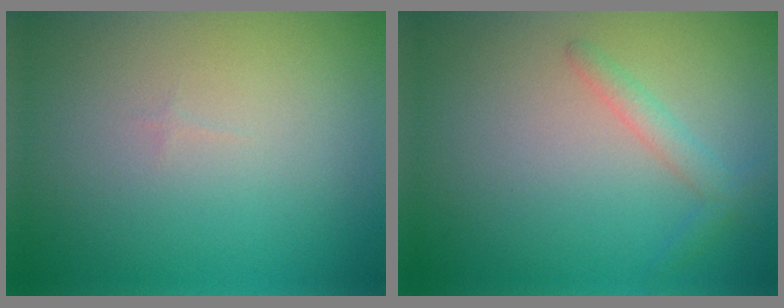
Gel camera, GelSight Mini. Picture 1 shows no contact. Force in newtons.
{"total": 1.6, "press": 1.6, "slide": 0.1}